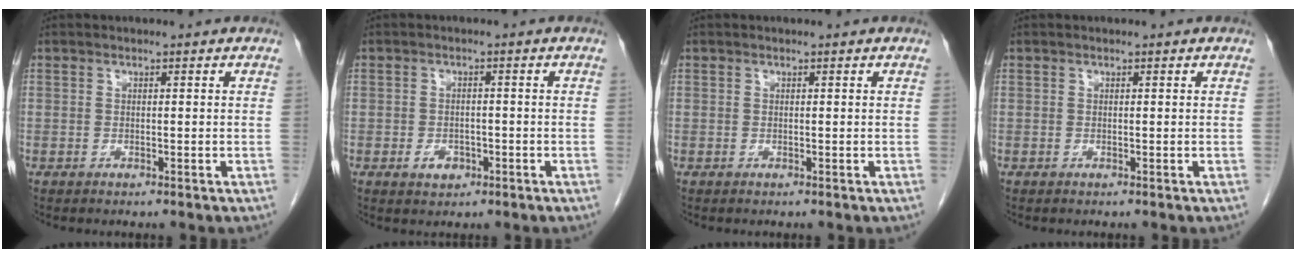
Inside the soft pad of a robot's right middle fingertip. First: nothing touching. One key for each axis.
{"total": 2.6, "fx": -1.2, "fy": 1.9, "fz": 1.4, "tx": -0.019, "ty": 0.004, "tz": -0.010}
{"total": 0.0}
{"total": 0.0}